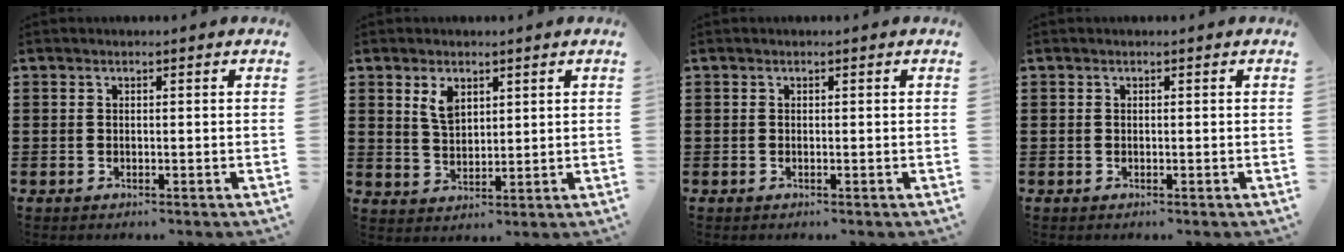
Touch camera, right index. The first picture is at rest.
{"total": 3.9, "force": [2.2, 2.1, 2.4], "torque": [-0.055, 0.007, 0.040]}
{"total": 0.0}
{"total": 0.0}